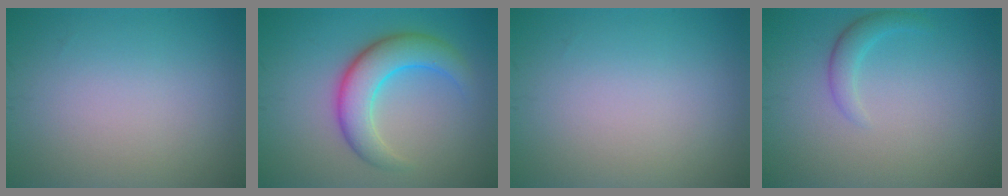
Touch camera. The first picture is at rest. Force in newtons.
{"total": 5.7, "press": 5.7, "slide": 0.3}
{"total": 0.0}
{"total": 1.8, "press": 1.8, "slide": 0.1}